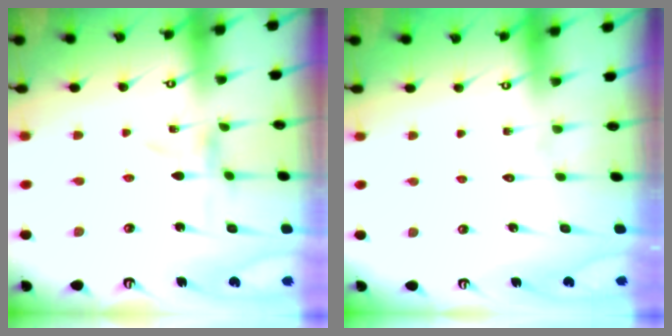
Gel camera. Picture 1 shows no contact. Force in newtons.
{"total": 1.5, "press": 1.5, "slide": 0.1}